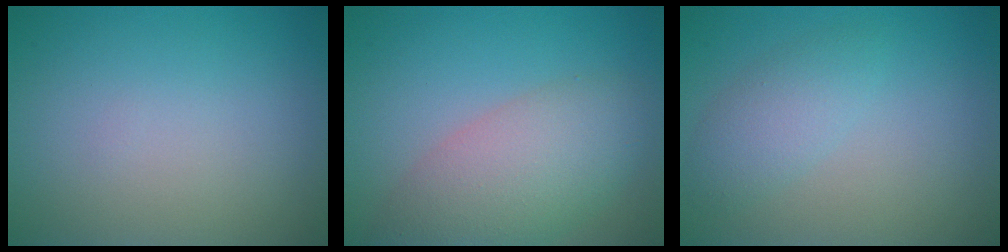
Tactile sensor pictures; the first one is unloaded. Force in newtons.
{"total": 6.3, "press": 6.2, "slide": 0.8}
{"total": 2.5, "press": 2.5, "slide": 0.1}